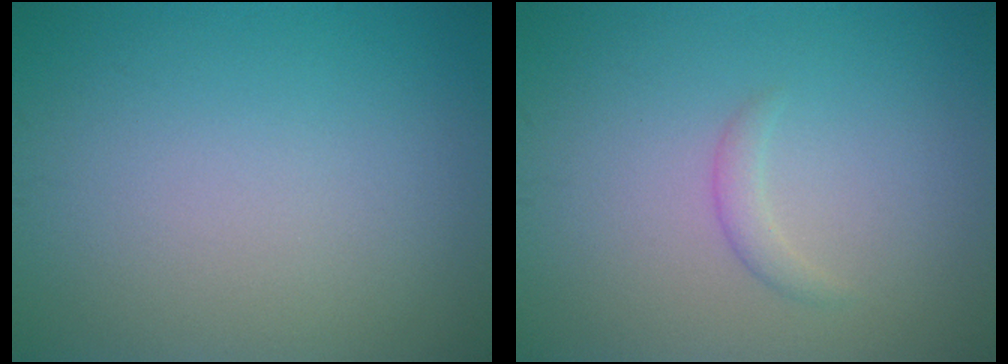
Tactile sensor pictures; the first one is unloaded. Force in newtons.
{"total": 1.1, "press": 1.1, "slide": 0.1}